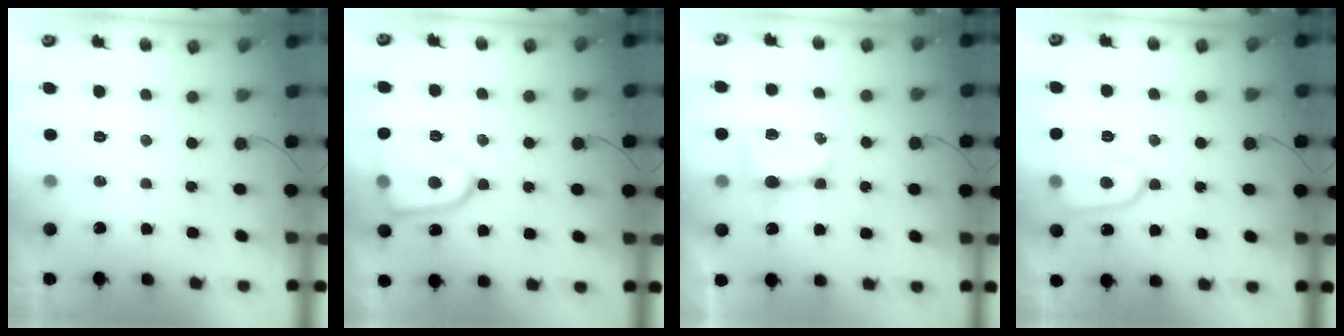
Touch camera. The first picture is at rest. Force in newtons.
{"total": 14.5, "press": 14.4, "slide": 1.3}
{"total": 8.3, "press": 8.3, "slide": 0.7}
{"total": 11.1, "press": 11.1, "slide": 1.0}